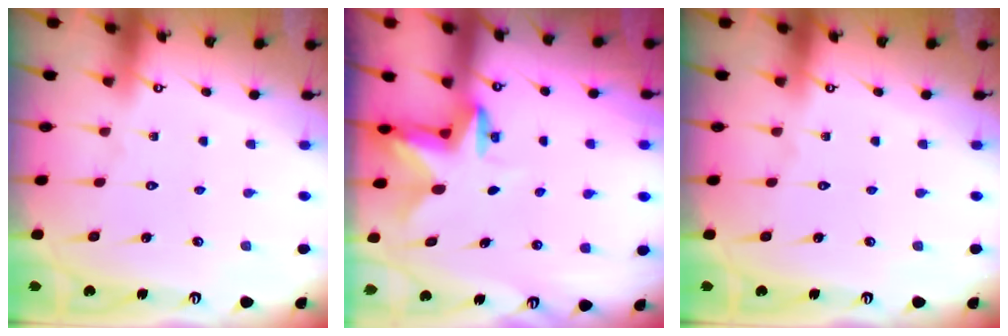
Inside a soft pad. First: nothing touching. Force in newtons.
{"total": 3.0, "press": 2.9, "slide": 0.6}
{"total": 0.0}